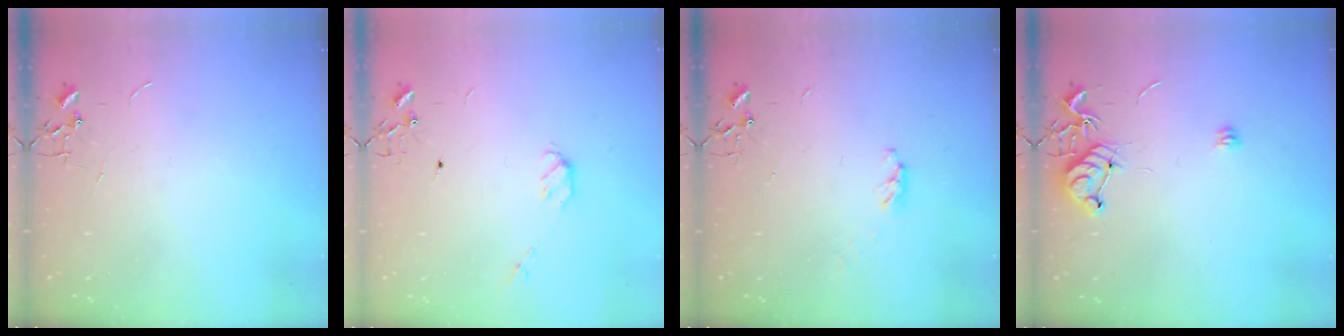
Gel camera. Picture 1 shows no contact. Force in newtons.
{"total": 4.1, "press": 4.0, "slide": 0.8}
{"total": 3.5, "press": 3.4, "slide": 0.3}
{"total": 9.0, "press": 9.0, "slide": 0.6}